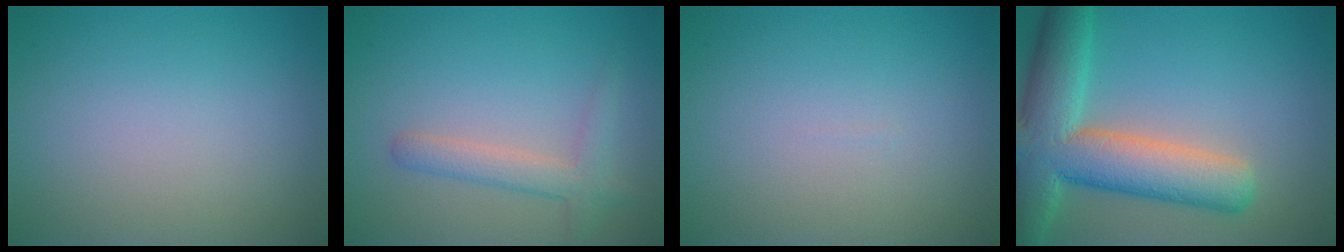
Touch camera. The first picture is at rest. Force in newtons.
{"total": 2.6, "press": 2.6, "slide": 0.2}
{"total": 0.0}
{"total": 10.1, "press": 10.1, "slide": 0.6}